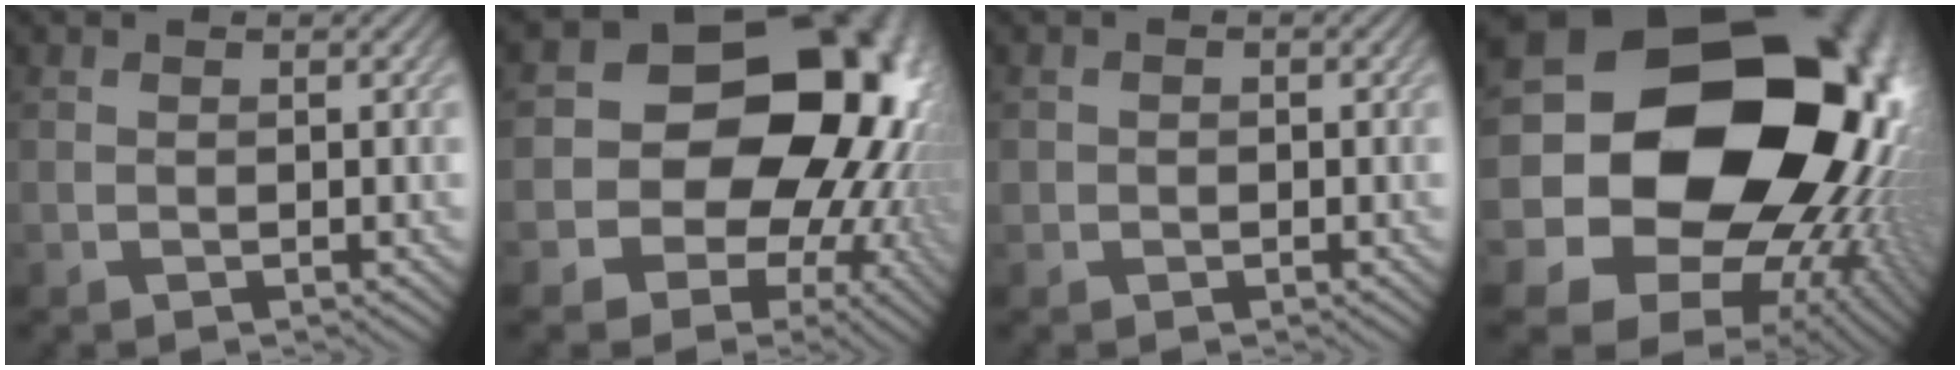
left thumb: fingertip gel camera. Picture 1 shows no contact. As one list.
[{"total": 20.0, "force": [0.3, 16.4, 11.4], "torque": [-0.147, -0.016, -0.012]}, {"total": 1.0, "force": [-0.2, 1.0, 0.2], "torque": [0.001, -0.005, -0.005]}, {"total": 26.5, "force": [2.3, 22.7, 13.4], "torque": [-0.278, 0.023, 0.013]}]